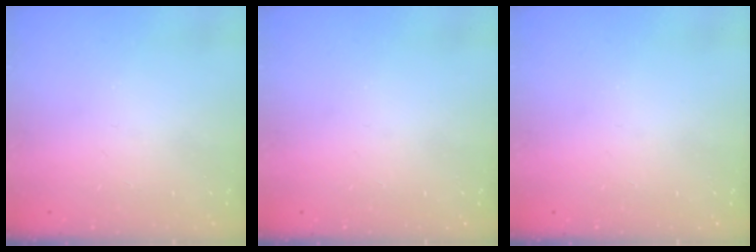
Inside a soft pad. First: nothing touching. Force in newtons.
{"total": 0.0}
{"total": 0.0}